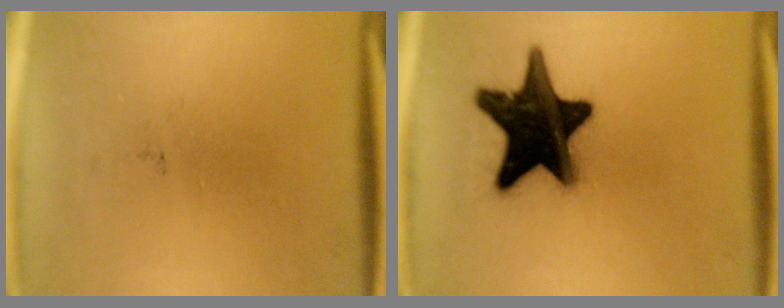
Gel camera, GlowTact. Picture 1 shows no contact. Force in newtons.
{"total": 19.9}